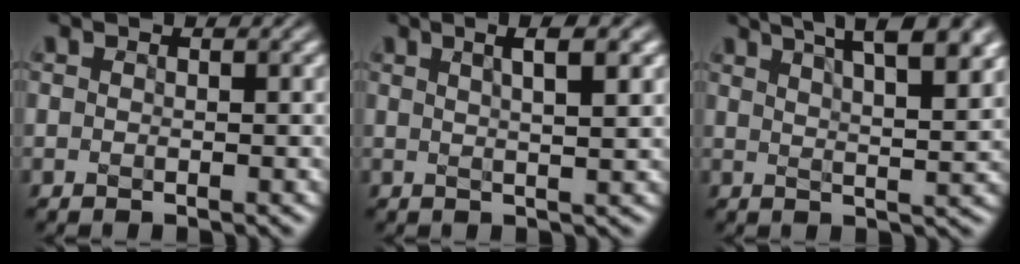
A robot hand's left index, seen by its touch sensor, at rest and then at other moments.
{"total": 4.0, "force": [2.0, 1.0, 3.3], "torque": [-0.016, 0.016, 0.011]}
{"total": 11.5, "force": [7.5, 4.0, 7.8], "torque": [-0.063, 0.045, 0.073]}